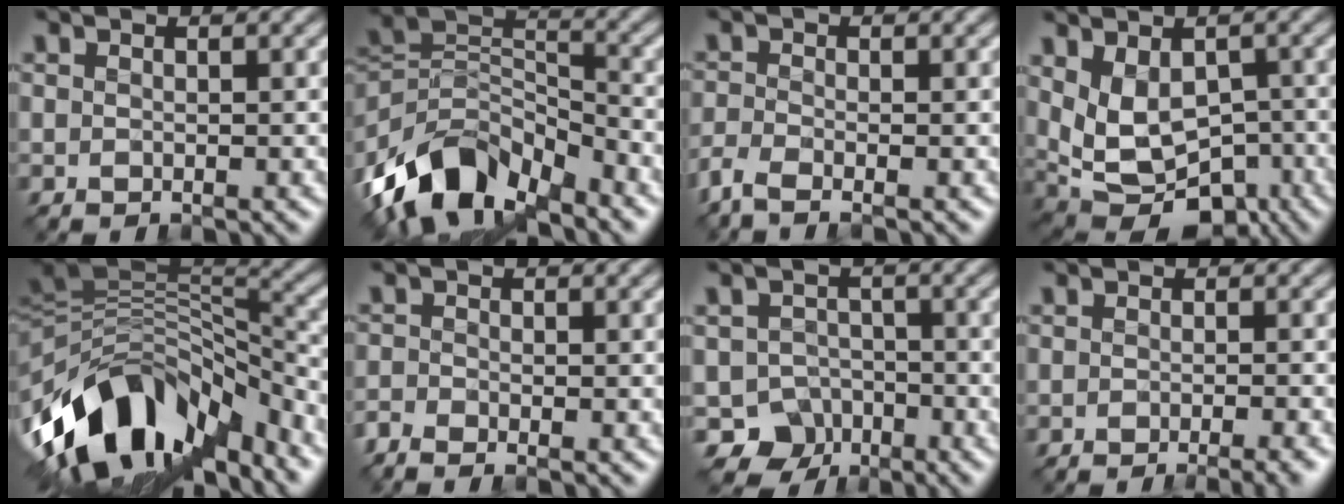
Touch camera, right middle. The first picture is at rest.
{"total": 10.9, "force": [-7.5, 5.2, 5.8], "torque": [-0.100, 0.005, -0.154]}
{"total": 2.2, "force": [-1.7, 0.5, 1.2], "torque": [-0.037, -0.005, -0.049]}
{"total": 7.7, "force": [-0.8, 4.9, 5.8], "torque": [-0.103, -0.016, 0.000]}
{"total": 13.4, "force": [-7.1, 7.0, 9.0], "torque": [-0.171, 0.016, -0.122]}
{"total": 1.6, "force": [-1.5, 0.2, 0.5], "torque": [-0.015, -0.006, -0.041]}
{"total": 4.2, "force": [-2.7, 3.2, 0.8], "torque": [0.003, -0.003, -0.046]}
{"total": 2.4, "force": [-1.6, 0.1, 1.7], "torque": [-0.023, -0.005, -0.026]}